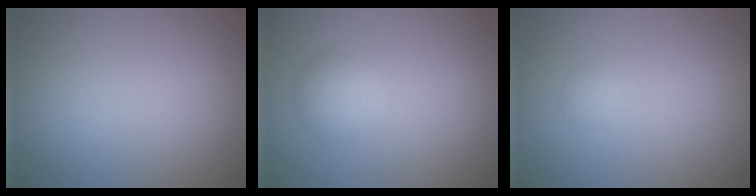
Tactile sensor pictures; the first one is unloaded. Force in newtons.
{"total": 2.4, "press": 2.4, "slide": 0.0}
{"total": 0.7, "press": 0.7, "slide": 0.0}